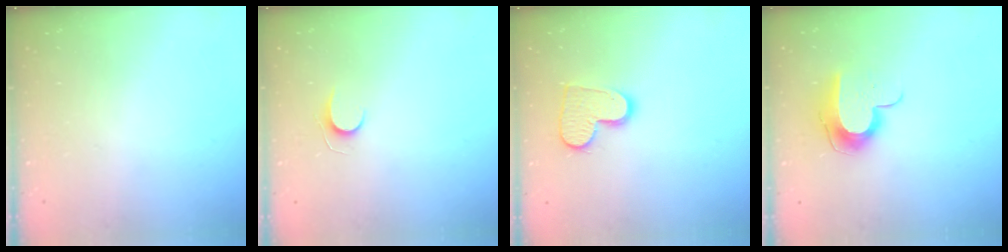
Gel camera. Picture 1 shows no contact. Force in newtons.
{"total": 5.4, "press": 5.4, "slide": 0.5}
{"total": 12.0, "press": 11.9, "slide": 0.8}
{"total": 10.1, "press": 10.0, "slide": 1.0}